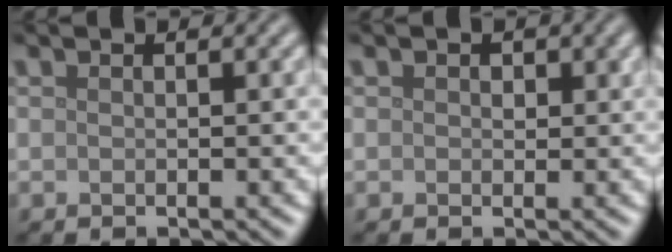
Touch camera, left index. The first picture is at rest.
{"total": 0.9, "force": [0.3, 0.7, 0.5], "torque": [-0.004, -0.003, 0.003]}